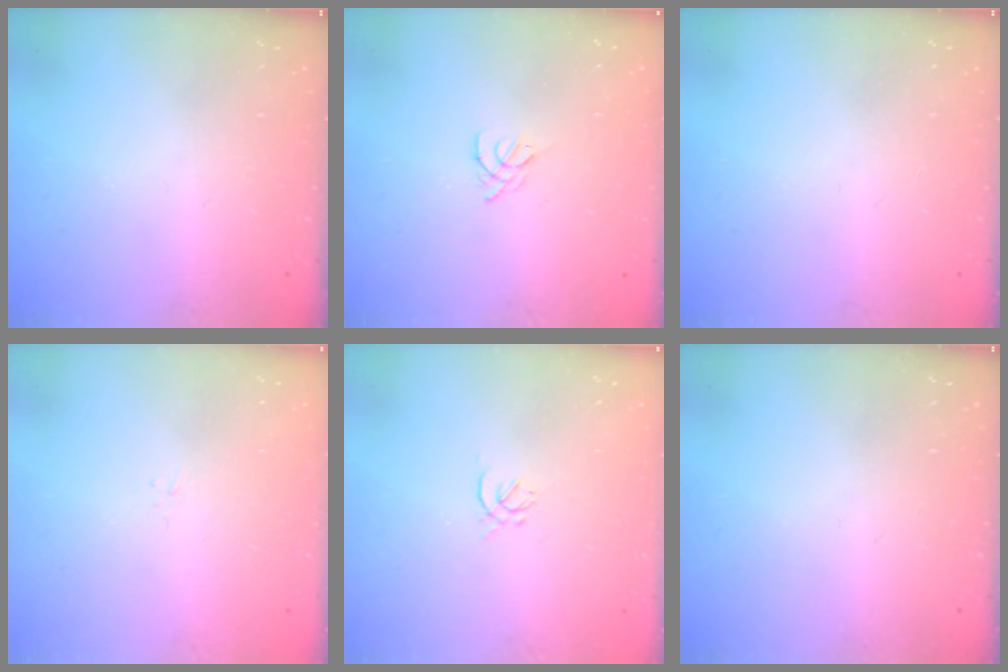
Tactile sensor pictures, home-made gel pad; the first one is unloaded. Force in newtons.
{"total": 2.5, "press": 2.4, "slide": 0.6}
{"total": 0.0}
{"total": 1.6, "press": 1.5, "slide": 0.3}
{"total": 0.7, "press": 0.5, "slide": 0.5}
{"total": 0.0}